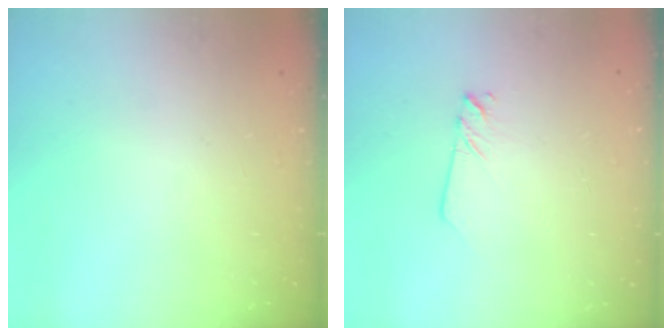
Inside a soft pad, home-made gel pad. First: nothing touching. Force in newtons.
{"total": 2.0, "press": 2.0, "slide": 0.1}